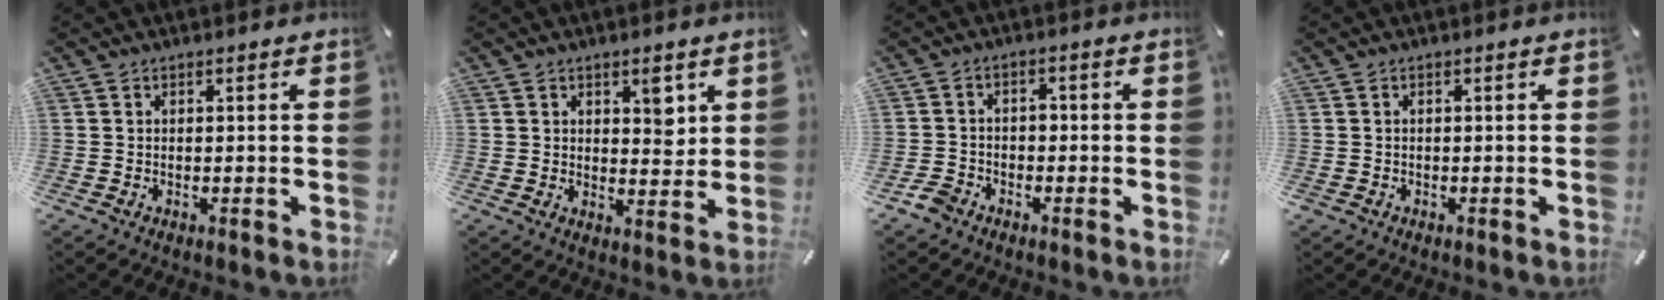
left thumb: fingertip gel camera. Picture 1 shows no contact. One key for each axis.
{"total": 5.0, "fx": 2.7, "fy": 3.2, "fz": 2.8, "tx": -0.024, "ty": -0.014, "tz": 0.040}
{"total": 4.3, "fx": -2.4, "fy": 3.3, "fz": 1.3, "tx": -0.029, "ty": 0.011, "tz": -0.049}
{"total": 0.6, "fx": -0.3, "fy": 0.5, "fz": 0.0, "tx": 0.001, "ty": 0.004, "tz": -0.009}